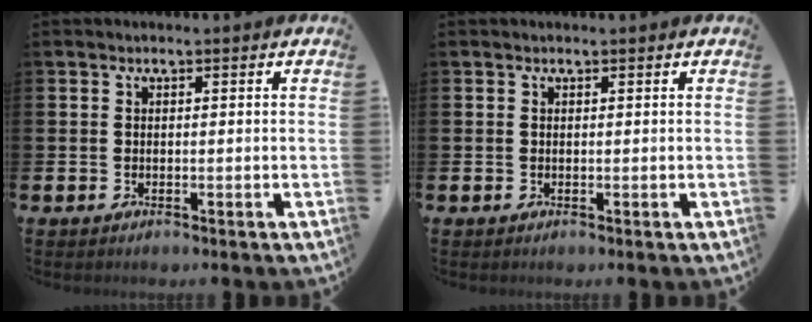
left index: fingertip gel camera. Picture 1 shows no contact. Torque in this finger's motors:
{"motor_torque": [0.38, -0.62, -0.03, 0.01]}